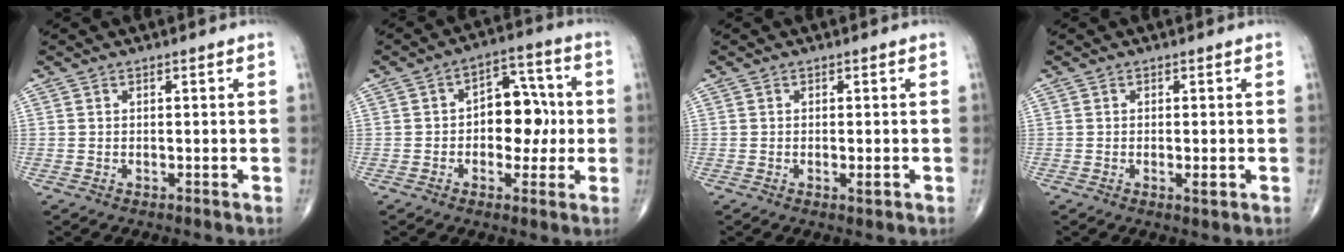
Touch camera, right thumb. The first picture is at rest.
{"total": 10.0, "force": [-0.4, 6.5, 7.5], "torque": [-0.061, 0.028, -0.012]}
{"total": 1.4, "force": [-0.5, 0.4, 1.2], "torque": [-0.018, -0.002, -0.007]}
{"total": 1.6, "force": [-0.5, 0.5, 1.5], "torque": [-0.023, -0.003, -0.007]}